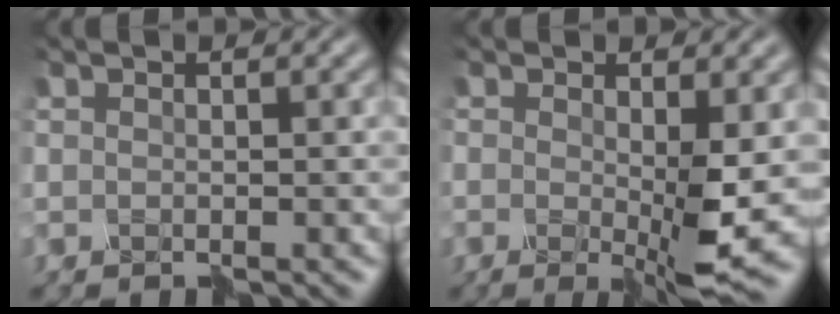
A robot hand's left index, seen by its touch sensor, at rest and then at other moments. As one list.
[{"total": 4.9, "force": [-0.8, 0.6, 4.8], "torque": [-0.091, -0.015, -0.009]}]